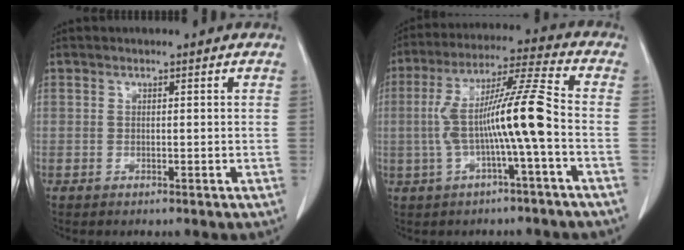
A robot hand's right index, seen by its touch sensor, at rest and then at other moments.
{"total": 11.5, "force": [-1.8, -0.5, 11.4], "torque": [-0.217, 0.026, -0.035]}